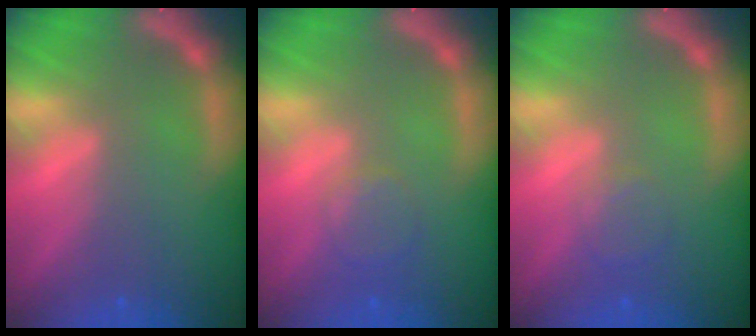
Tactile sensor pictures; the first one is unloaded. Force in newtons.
{"total": 2.4}
{"total": 2.0}